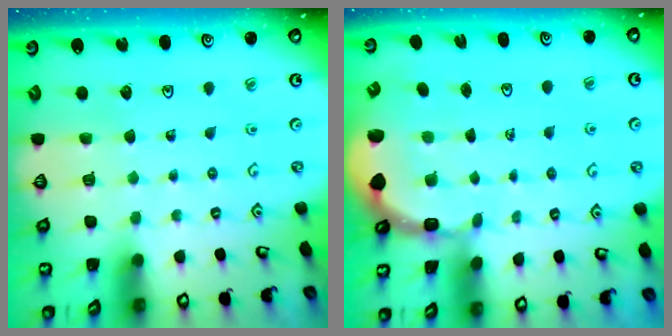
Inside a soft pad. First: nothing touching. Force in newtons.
{"total": 2.6, "press": 2.4, "slide": 0.9}